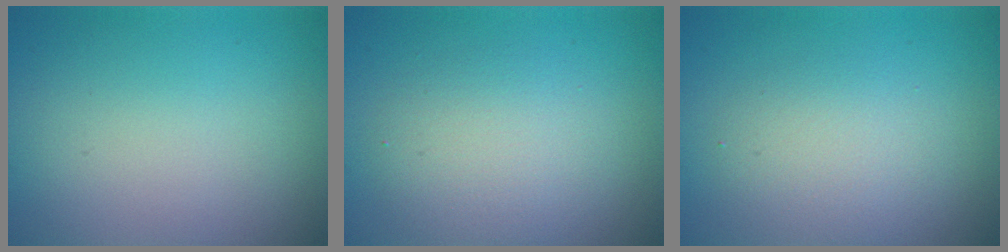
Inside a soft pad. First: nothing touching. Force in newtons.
{"total": 3.7, "press": 3.7, "slide": 0.4}
{"total": 3.2, "press": 3.2, "slide": 0.2}